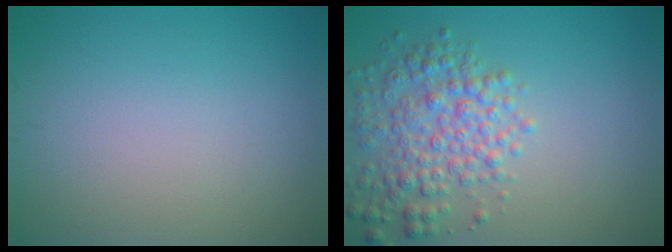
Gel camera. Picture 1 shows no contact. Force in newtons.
{"total": 4.7, "press": 4.7, "slide": 0.2}